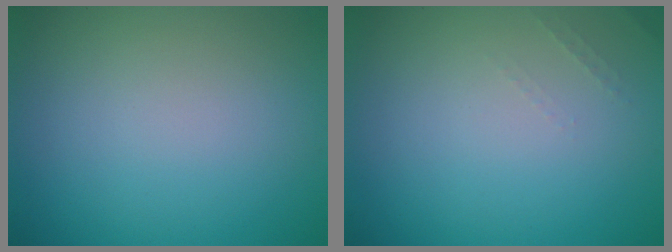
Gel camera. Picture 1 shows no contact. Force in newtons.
{"total": 0.6, "press": 0.6, "slide": 0.2}